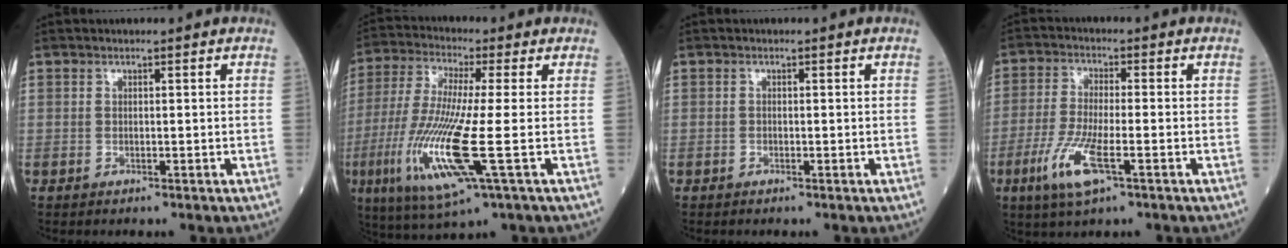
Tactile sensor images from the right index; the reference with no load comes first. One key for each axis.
{"total": 15.4, "fx": -3.9, "fy": 0.8, "fz": 14.9, "tx": -0.325, "ty": -0.027, "tz": -0.076}
{"total": 0.0}
{"total": 8.4, "fx": -3.6, "fy": 1.4, "fz": 7.4, "tx": -0.162, "ty": -0.018, "tz": -0.069}